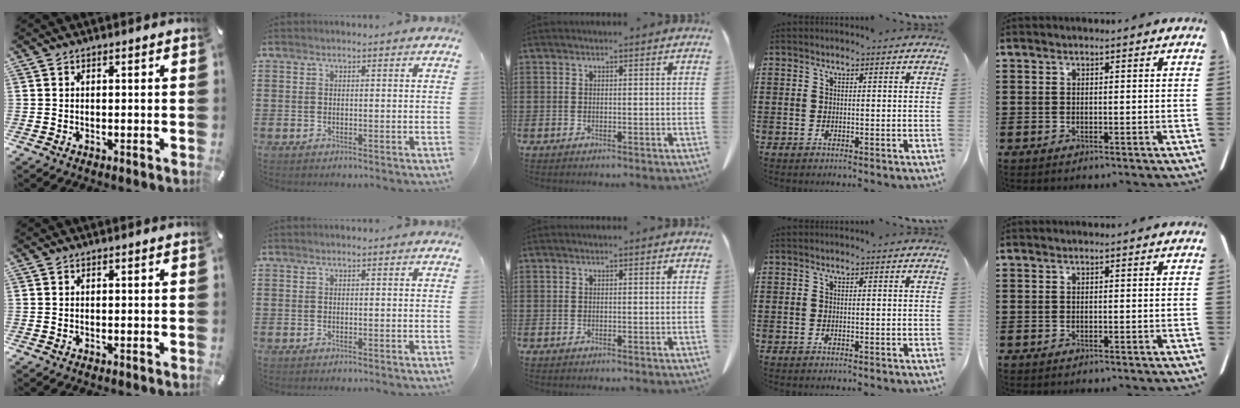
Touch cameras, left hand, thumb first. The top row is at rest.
{}